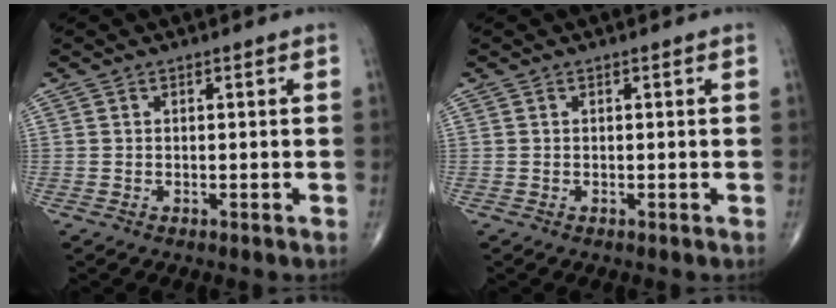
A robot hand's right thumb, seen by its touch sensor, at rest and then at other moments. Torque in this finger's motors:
{"motor_torque": [0.01, 0.00, 0.00, 0.00, 0.00]}